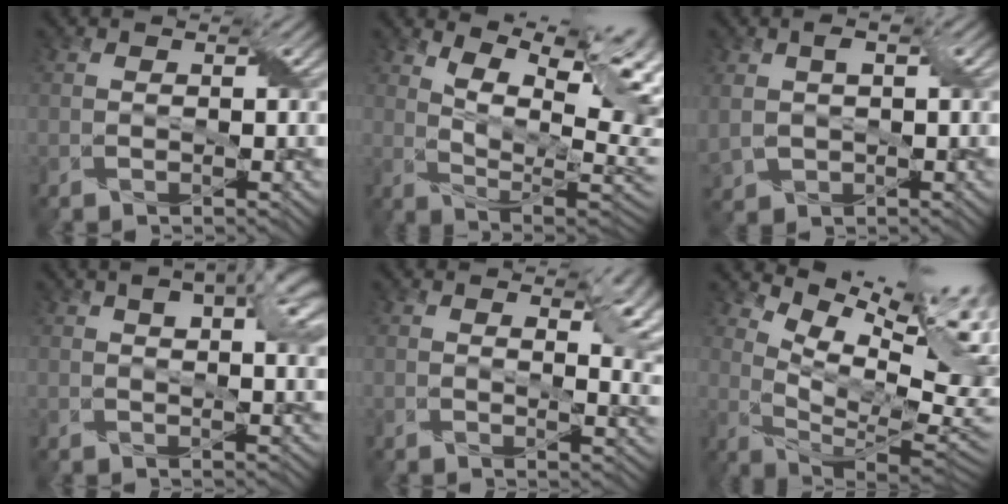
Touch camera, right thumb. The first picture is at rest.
{"total": 14.5, "force": [6.6, 5.7, 11.5], "torque": [-0.188, 0.021, 0.100]}
{"total": 3.8, "force": [0.6, 2.5, 2.9], "torque": [-0.070, 0.000, 0.014]}
{"total": 8.7, "force": [3.8, 3.6, 7.0], "torque": [-0.103, 0.015, 0.057]}
{"total": 7.3, "force": [3.2, 2.7, 6.0], "torque": [-0.086, -0.004, 0.057]}
{"total": 14.3, "force": [8.4, 4.7, 10.6], "torque": [-0.193, 0.006, 0.144]}